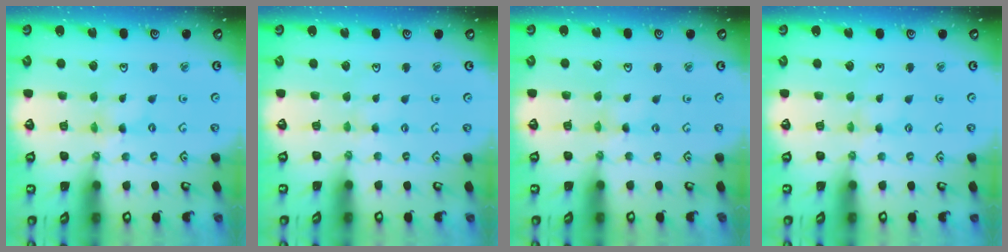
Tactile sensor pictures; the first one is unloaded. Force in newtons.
{"total": 2.4, "press": 2.4, "slide": 0.4}
{"total": 0.0}
{"total": 2.5, "press": 2.5, "slide": 0.4}